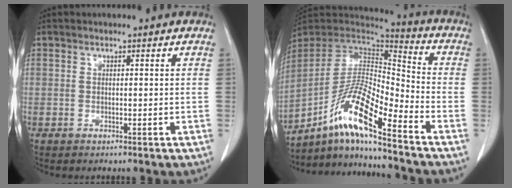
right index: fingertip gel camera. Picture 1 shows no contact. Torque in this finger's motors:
{"motor_torque": [0.28, -0.24, 0.22, 0.06]}